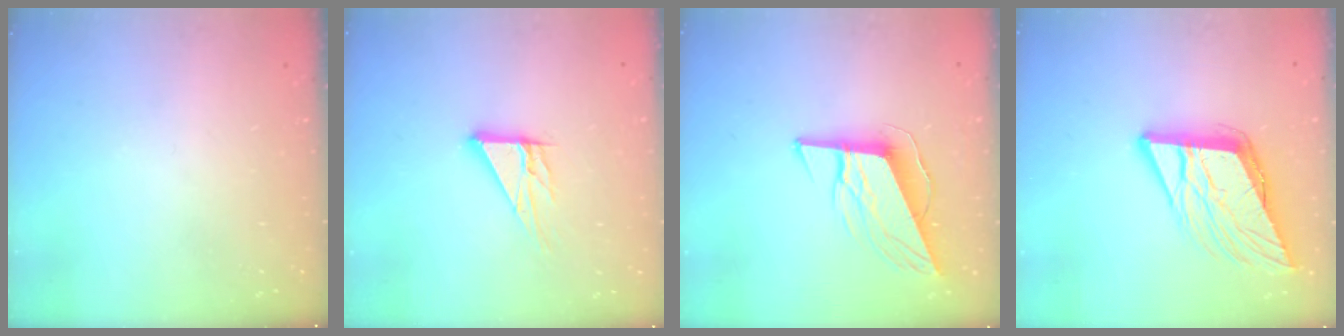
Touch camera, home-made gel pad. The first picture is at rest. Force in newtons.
{"total": 10.3, "press": 10.2, "slide": 1.0}
{"total": 13.0, "press": 12.6, "slide": 3.2}
{"total": 13.2, "press": 13.0, "slide": 2.6}